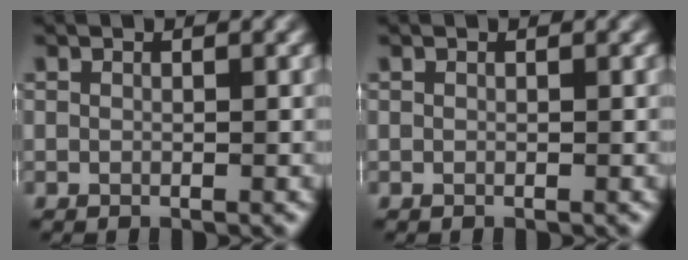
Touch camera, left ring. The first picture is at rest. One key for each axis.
{"total": 0.0}